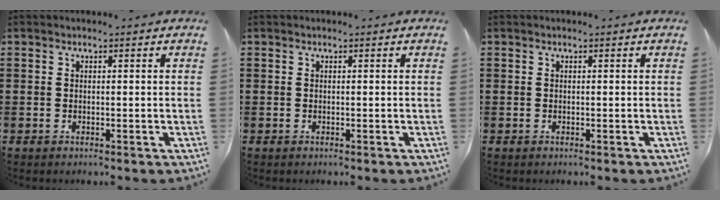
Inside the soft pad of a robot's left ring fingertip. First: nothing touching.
{"total": 0.0}
{"total": 0.0}